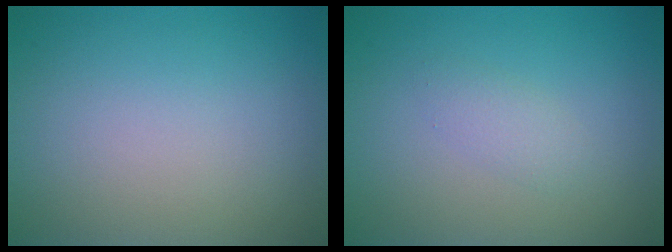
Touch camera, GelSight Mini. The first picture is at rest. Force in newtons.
{"total": 1.3, "press": 1.3, "slide": 0.1}